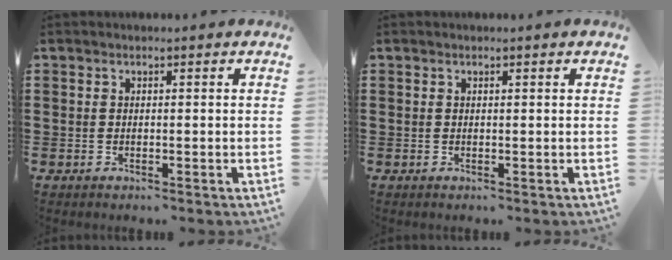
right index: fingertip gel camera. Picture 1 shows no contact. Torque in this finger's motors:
{"motor_torque": [0.17, -0.12, 0.00, 0.00]}